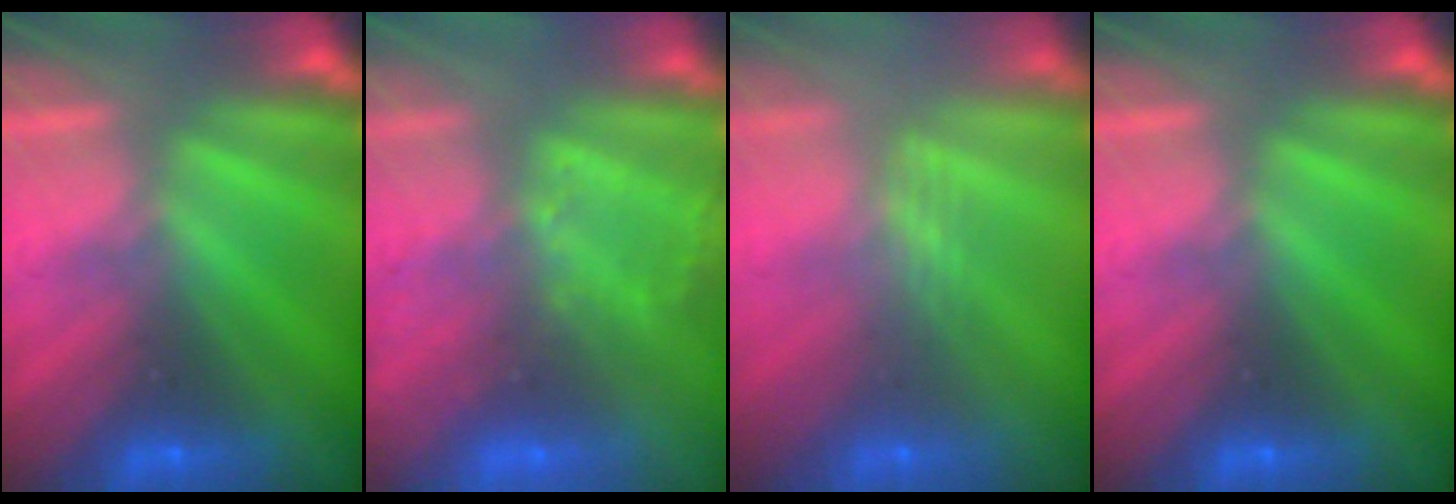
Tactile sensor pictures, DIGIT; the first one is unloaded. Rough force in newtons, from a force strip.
{"total": 3.1}
{"total": 2.4}
{"total": 0.0}